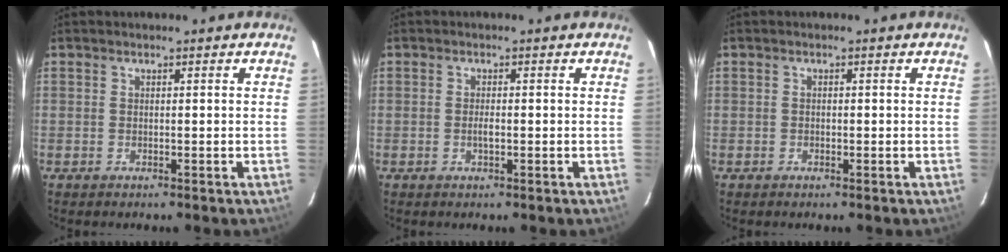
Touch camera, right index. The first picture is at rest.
{"total": 1.5, "force": [-0.4, 0.4, 1.4], "torque": [-0.027, 0.000, -0.008]}
{"total": 0.5, "force": [-0.2, 0.3, 0.4], "torque": [-0.007, 0.003, -0.005]}